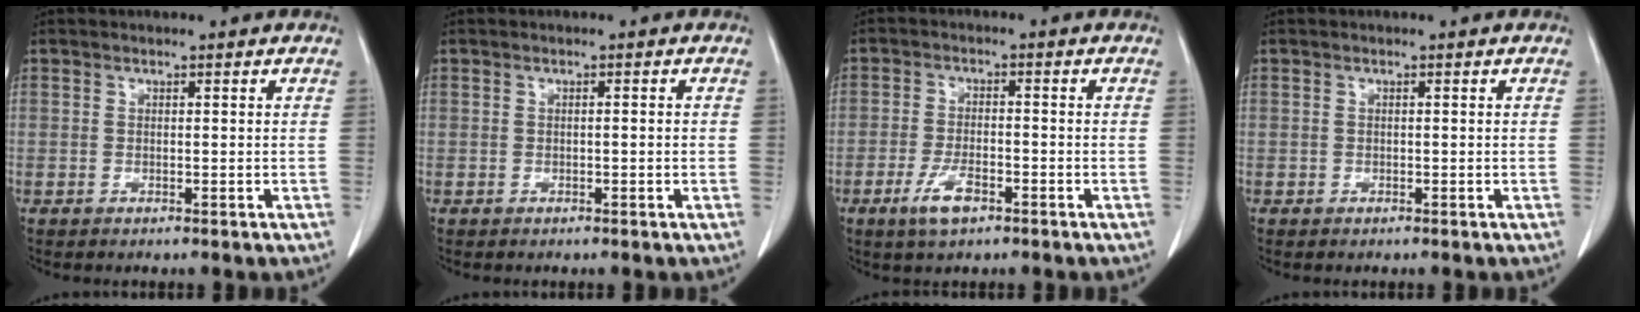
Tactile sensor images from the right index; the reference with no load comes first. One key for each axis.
{"total": 0.9, "fx": -0.1, "fy": 0.1, "fz": 0.9, "tx": -0.014, "ty": 0.001, "tz": 0.001}
{"total": 4.9, "fx": -2.8, "fy": 1.5, "fz": 3.7, "tx": -0.078, "ty": -0.004, "tz": -0.049}
{"total": 0.0}